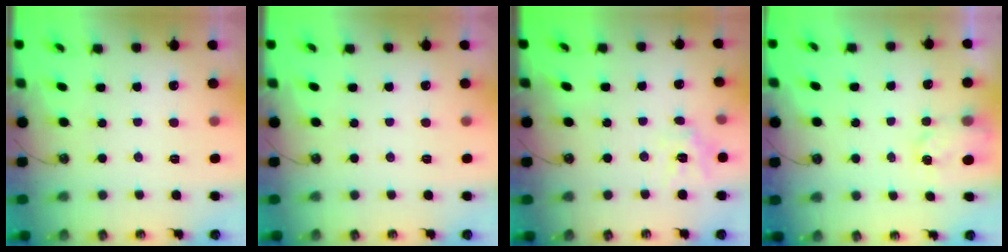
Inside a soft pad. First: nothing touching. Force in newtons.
{"total": 0.0}
{"total": 10.3, "press": 10.3, "slide": 0.7}
{"total": 3.2, "press": 3.1, "slide": 0.5}